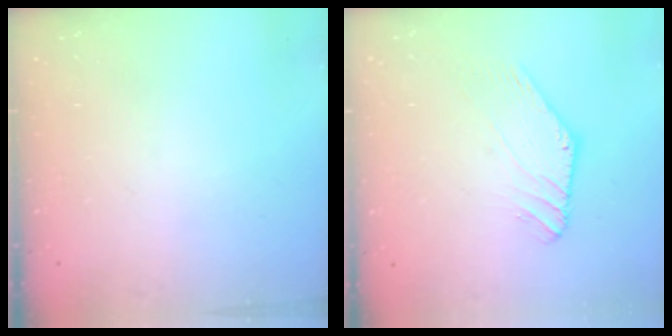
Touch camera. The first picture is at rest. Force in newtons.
{"total": 1.0, "press": 1.0, "slide": 0.1}